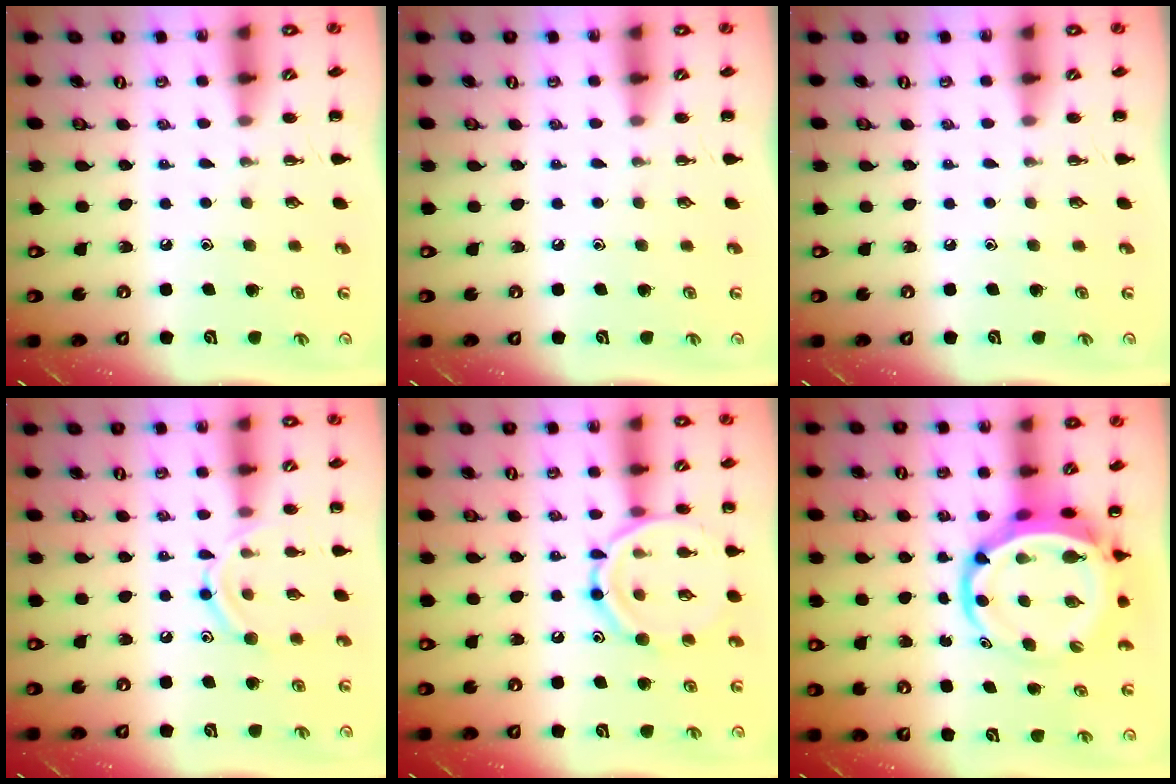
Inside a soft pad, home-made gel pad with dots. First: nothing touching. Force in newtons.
{"total": 0.0}
{"total": 0.0}
{"total": 11.6, "press": 11.5, "slide": 1.4}
{"total": 13.9, "press": 13.8, "slide": 1.2}
{"total": 9.5, "press": 9.0, "slide": 3.1}